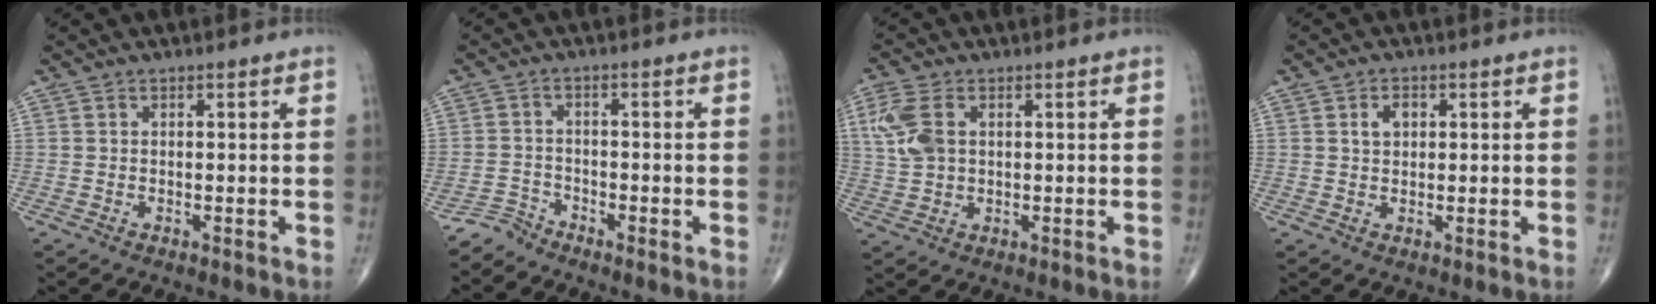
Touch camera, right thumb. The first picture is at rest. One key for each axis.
{"total": 2.7, "fx": -2.6, "fy": 0.5, "fz": -0.6, "tx": 0.021, "ty": -0.003, "tz": -0.058}
{"total": 7.3, "fx": 1.9, "fy": 4.6, "fz": 5.4, "tx": -0.128, "ty": 0.004, "tz": 0.041}
{"total": 2.9, "fx": 0.9, "fy": 2.0, "fz": 1.9, "tx": -0.025, "ty": 0.003, "tz": 0.014}